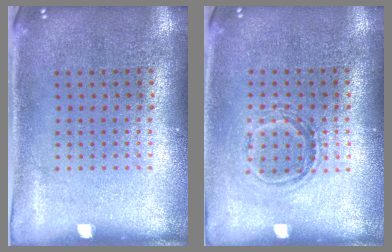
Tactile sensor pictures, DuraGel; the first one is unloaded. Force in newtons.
{"total": 1.1, "press": 0.9, "slide": 0.6}